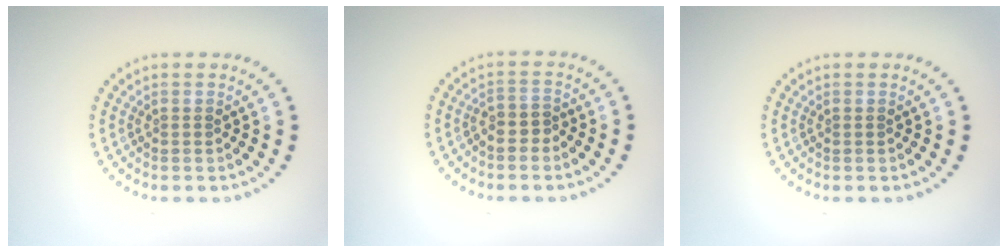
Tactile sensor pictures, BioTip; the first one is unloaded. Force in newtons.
{"total": 1.3, "press": 1.1, "slide": 0.7}
{"total": 0.0}